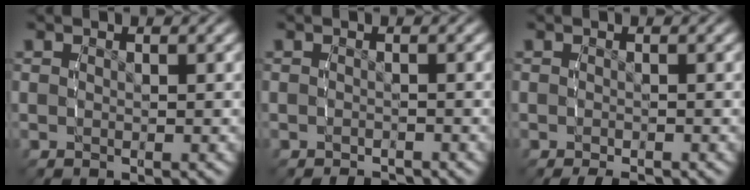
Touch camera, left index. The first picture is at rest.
{"total": 1.8, "force": [-1.7, 0.5, 0.1], "torque": [-0.008, -0.007, -0.025]}
{"total": 1.5, "force": [-1.4, 0.5, 0.4], "torque": [-0.017, -0.008, -0.020]}